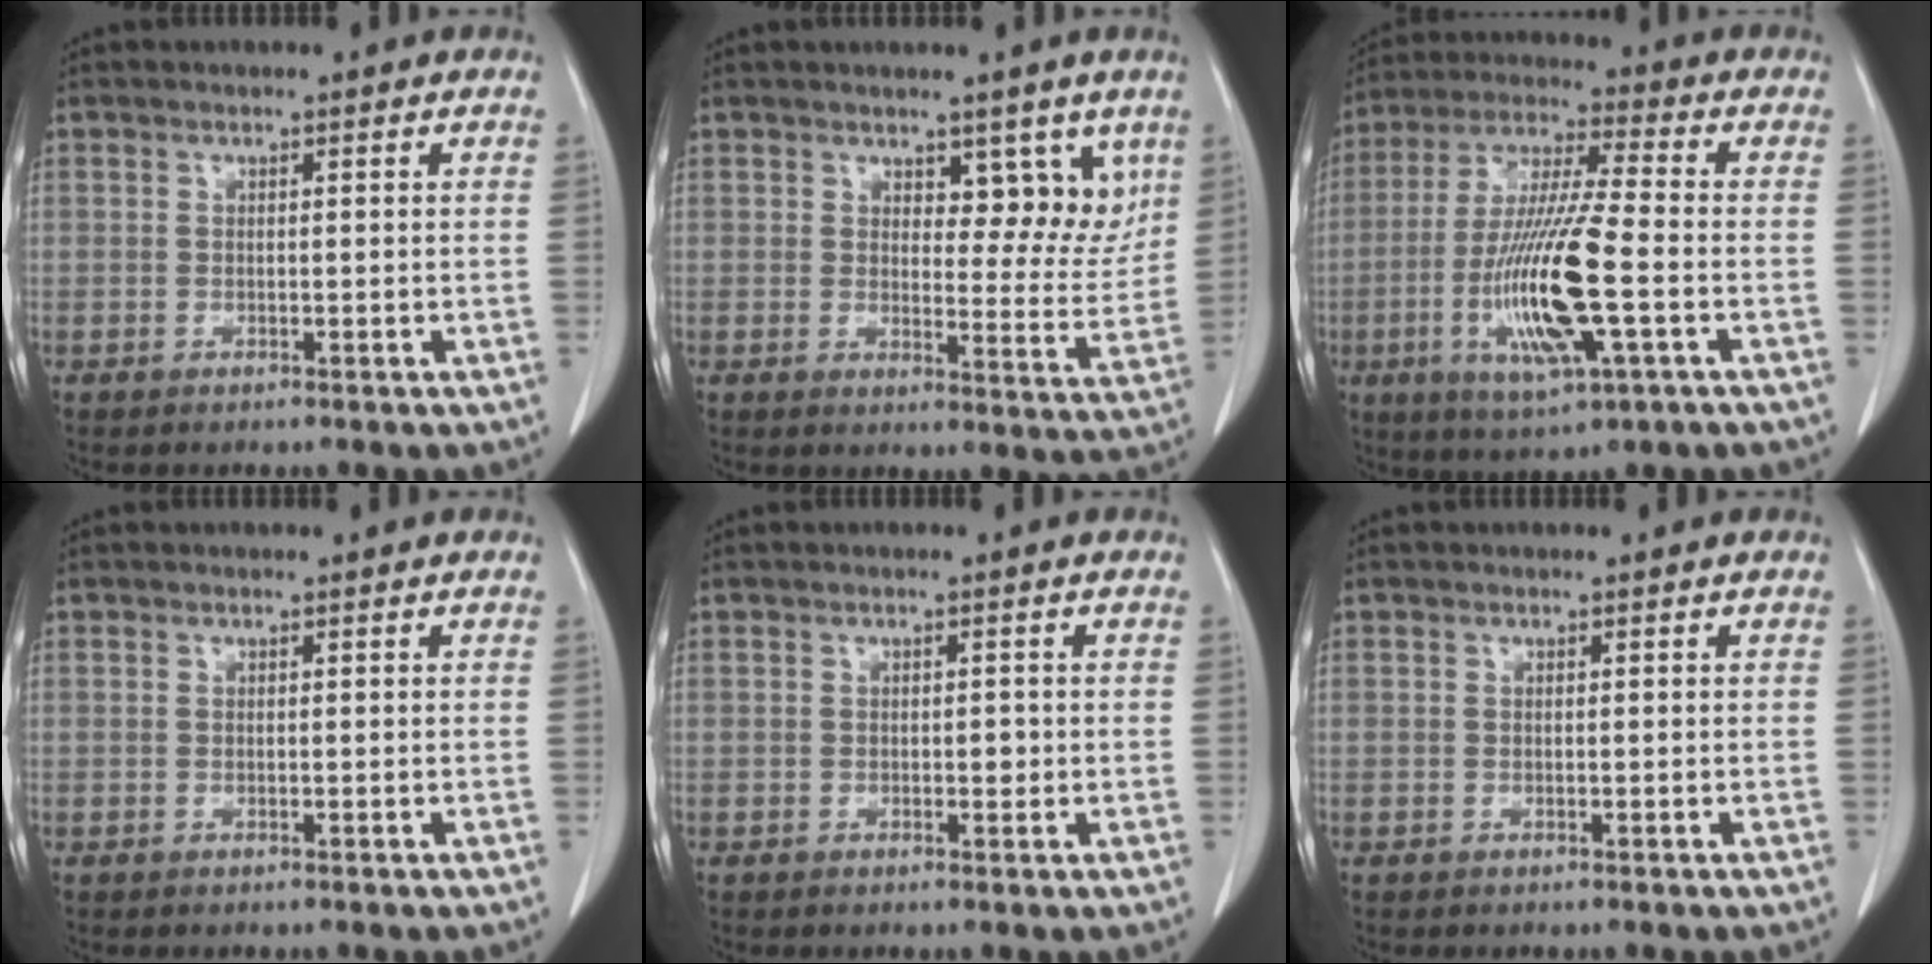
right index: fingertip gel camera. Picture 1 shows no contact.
{"total": 7.1, "force": [4.4, 3.3, 4.5], "torque": [-0.035, -0.014, 0.061]}
{"total": 16.0, "force": [-3.9, 1.4, 15.5], "torque": [-0.315, -0.018, -0.070]}
{"total": 0.0}
{"total": 1.1, "force": [-0.2, 0.6, 0.9], "torque": [-0.012, 0.001, -0.002]}
{"total": 0.0}